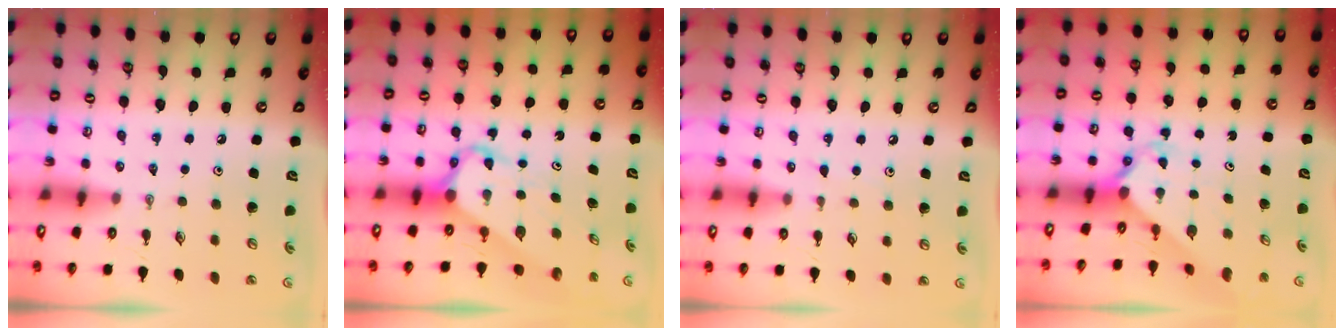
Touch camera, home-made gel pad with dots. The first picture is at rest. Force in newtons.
{"total": 5.6, "press": 5.6, "slide": 0.5}
{"total": 3.5, "press": 3.5, "slide": 0.4}
{"total": 2.3, "press": 2.3, "slide": 0.1}